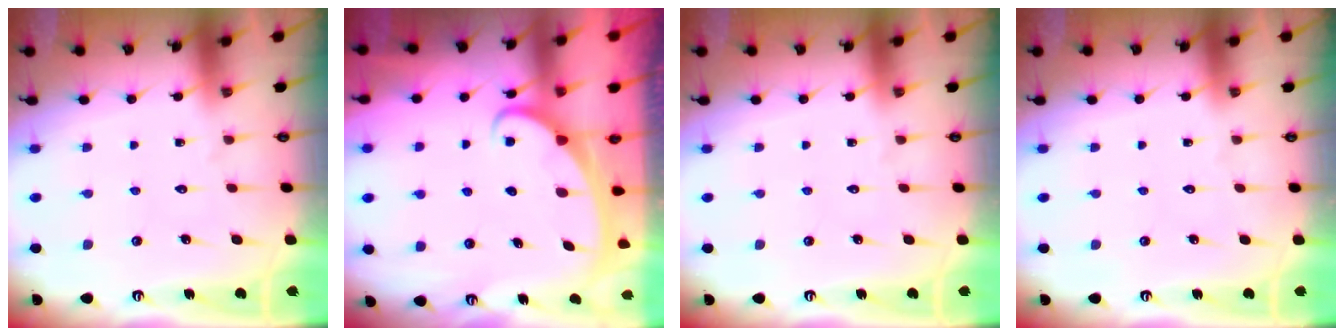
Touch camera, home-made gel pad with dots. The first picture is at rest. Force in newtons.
{"total": 2.5, "press": 2.5, "slide": 0.3}
{"total": 0.0}
{"total": 0.0}